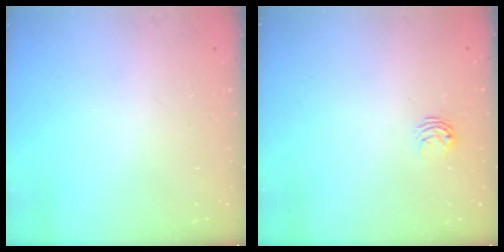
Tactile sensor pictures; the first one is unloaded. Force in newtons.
{"total": 3.7, "press": 3.6, "slide": 0.4}